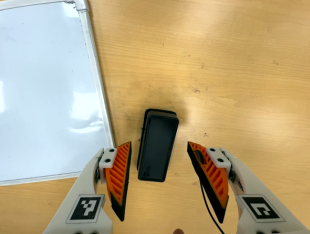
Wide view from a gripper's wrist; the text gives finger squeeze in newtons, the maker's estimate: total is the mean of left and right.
{"total": 0.0}